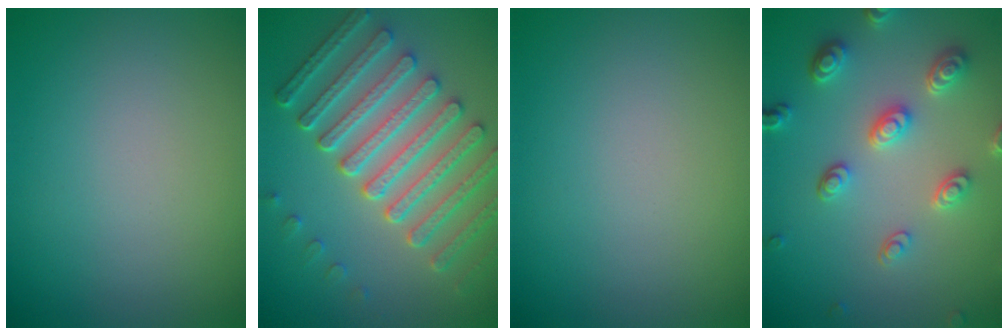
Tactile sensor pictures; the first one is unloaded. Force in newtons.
{"total": 7.7, "press": 6.1, "slide": 4.8}
{"total": 0.0}
{"total": 4.7, "press": 3.8, "slide": 2.8}